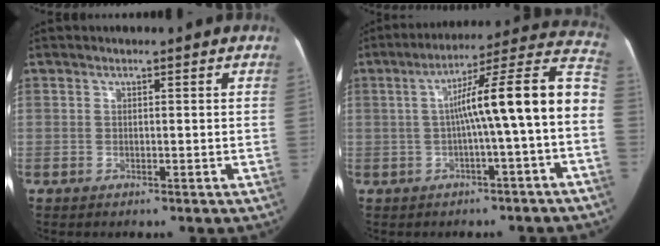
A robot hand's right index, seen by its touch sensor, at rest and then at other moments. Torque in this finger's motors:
{"motor_torque": [1.87, -0.22, 0.91, 0.21]}